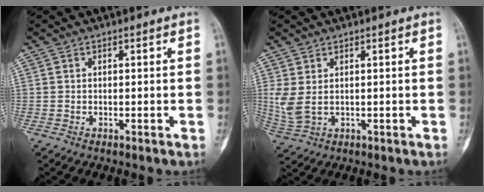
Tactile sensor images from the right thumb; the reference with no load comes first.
{"total": 4.9, "force": [0.8, 2.7, 4.0], "torque": [-0.105, 0.001, 0.027]}